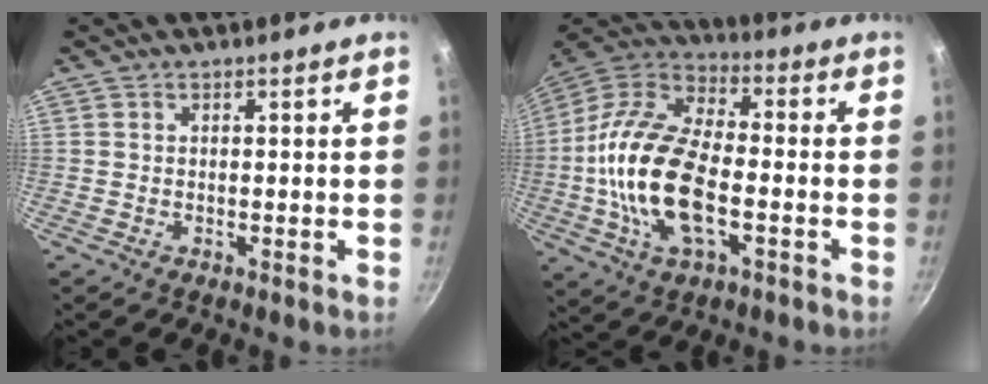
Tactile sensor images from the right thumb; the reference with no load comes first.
{"total": 20.8, "force": [-3.5, 10.5, 17.6], "torque": [-0.359, 0.024, -0.066]}